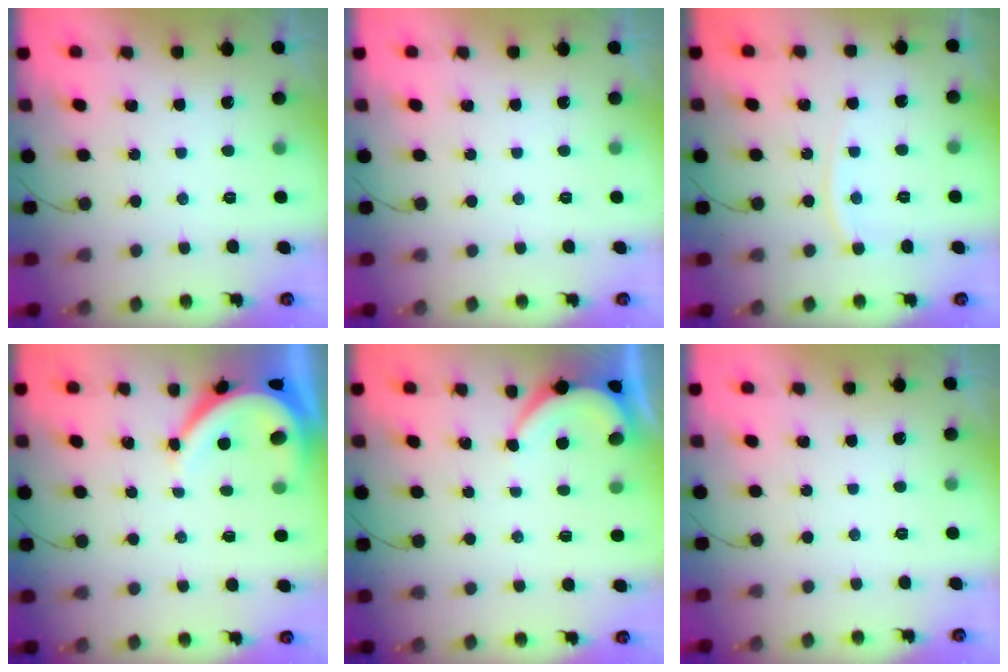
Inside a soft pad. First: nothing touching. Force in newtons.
{"total": 0.0}
{"total": 4.7, "press": 4.6, "slide": 0.8}
{"total": 7.4, "press": 7.3, "slide": 0.8}
{"total": 2.6, "press": 2.6, "slide": 0.3}
{"total": 0.0}